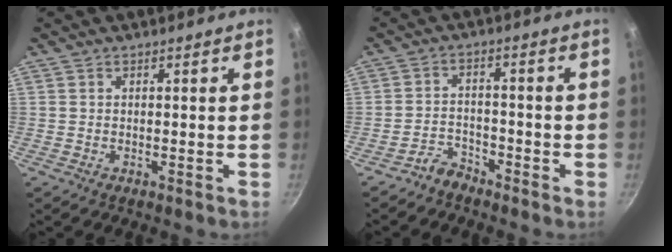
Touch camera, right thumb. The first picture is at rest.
{"total": 3.5, "force": [-3.2, 1.5, 0.4], "torque": [-0.001, 0.037, -0.061]}